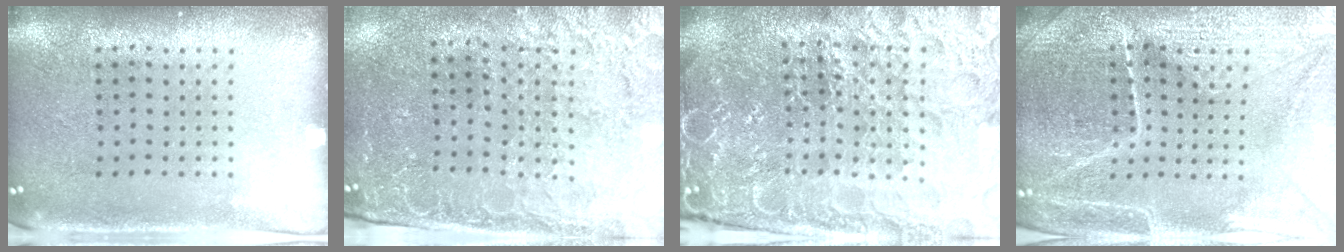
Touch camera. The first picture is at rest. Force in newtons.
{"total": 2.9, "press": 2.8, "slide": 0.8}
{"total": 5.4, "press": 5.0, "slide": 1.9}
{"total": 4.6, "press": 4.4, "slide": 1.2}